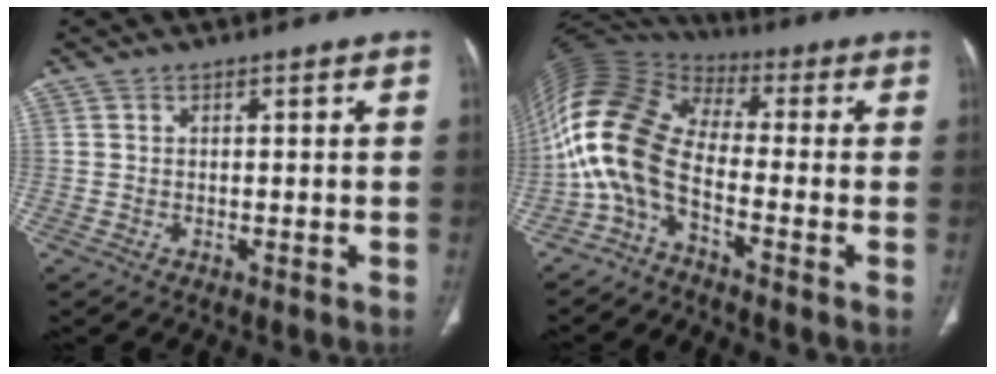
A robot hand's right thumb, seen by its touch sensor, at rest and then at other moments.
{"total": 13.1, "force": [-3.8, 6.5, 10.7], "torque": [-0.231, 0.067, -0.092]}